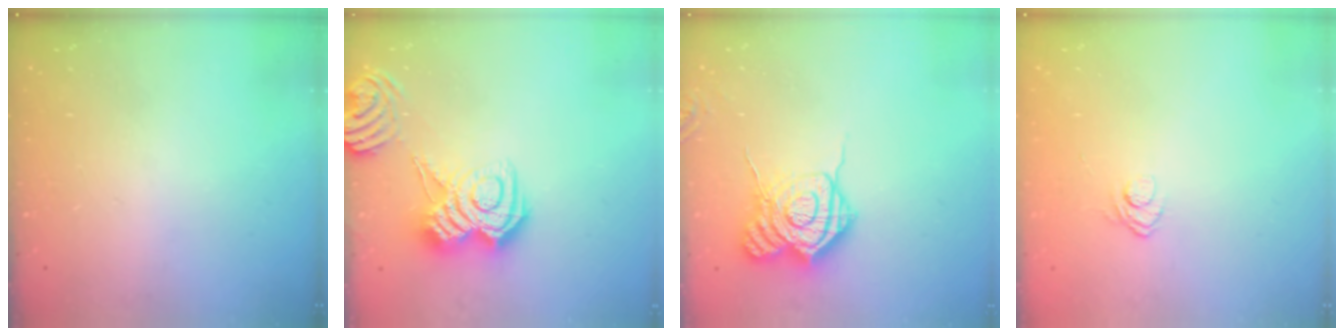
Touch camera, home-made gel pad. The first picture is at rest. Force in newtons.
{"total": 11.2, "press": 11.1, "slide": 0.8}
{"total": 15.5, "press": 15.5, "slide": 1.1}
{"total": 3.7, "press": 3.6, "slide": 1.2}